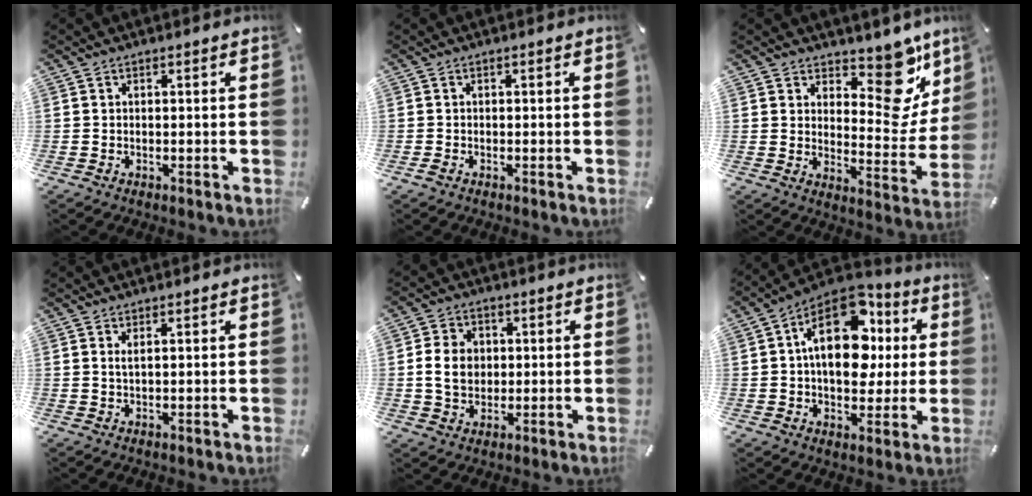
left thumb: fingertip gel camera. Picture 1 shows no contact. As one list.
[{"total": 0.5, "force": [-0.4, 0.3, 0.3], "torque": [-0.005, -0.002, -0.007]}, {"total": 14.6, "force": [9.6, 7.9, 7.7], "torque": [-0.071, -0.093, 0.164]}, {"total": 1.5, "force": [0.7, 0.3, 1.3], "torque": [-0.027, 0.001, 0.011]}, {"total": 7.7, "force": [0.4, 6.6, 4.0], "torque": [-0.083, 0.007, 0.005]}, {"total": 19.5, "force": [4.6, 12.7, 14.0], "torque": [-0.224, -0.019, 0.079]}]